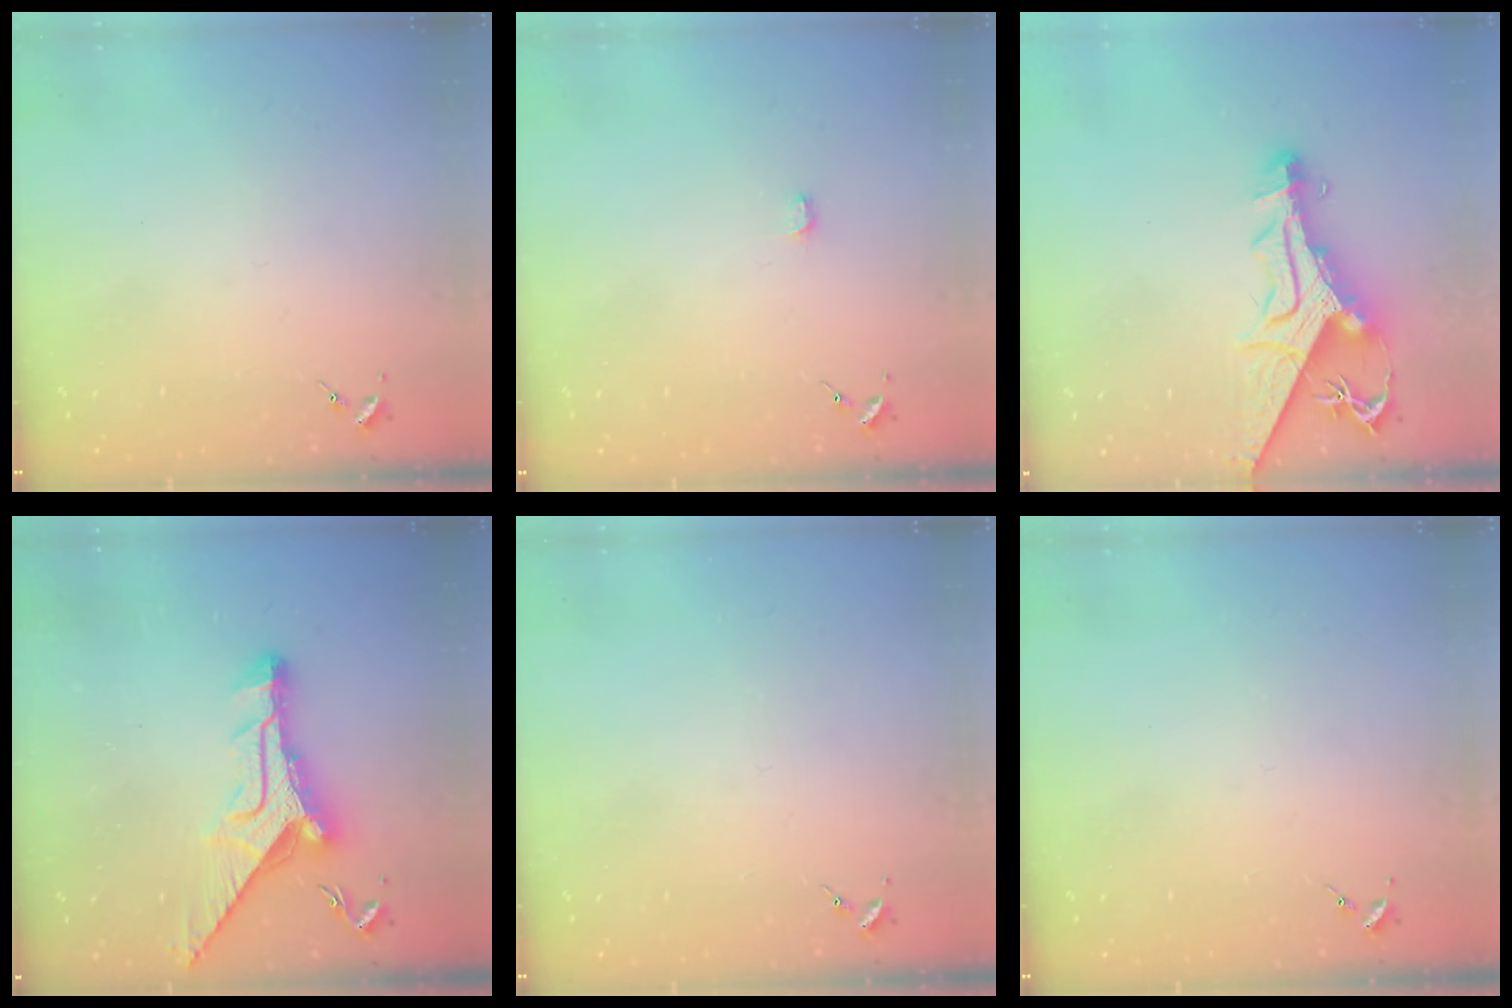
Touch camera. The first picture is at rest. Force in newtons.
{"total": 2.2, "press": 2.2, "slide": 0.2}
{"total": 15.3, "press": 15.2, "slide": 1.6}
{"total": 14.7, "press": 14.6, "slide": 1.5}
{"total": 0.0}
{"total": 0.0}